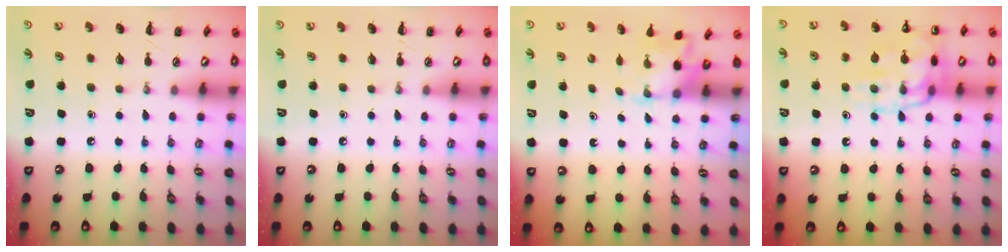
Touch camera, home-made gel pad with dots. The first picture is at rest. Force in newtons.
{"total": 0.0}
{"total": 2.0, "press": 1.9, "slide": 0.6}
{"total": 15.2, "press": 15.1, "slide": 1.6}